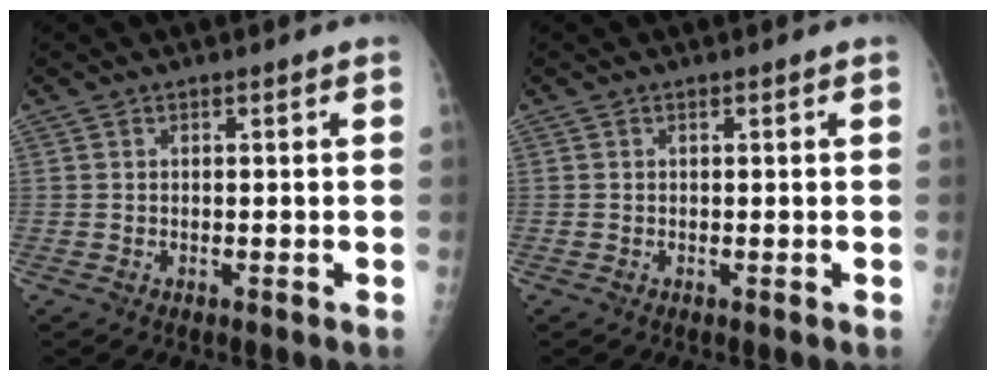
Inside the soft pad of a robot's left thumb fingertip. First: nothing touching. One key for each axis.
{"total": 0.0}